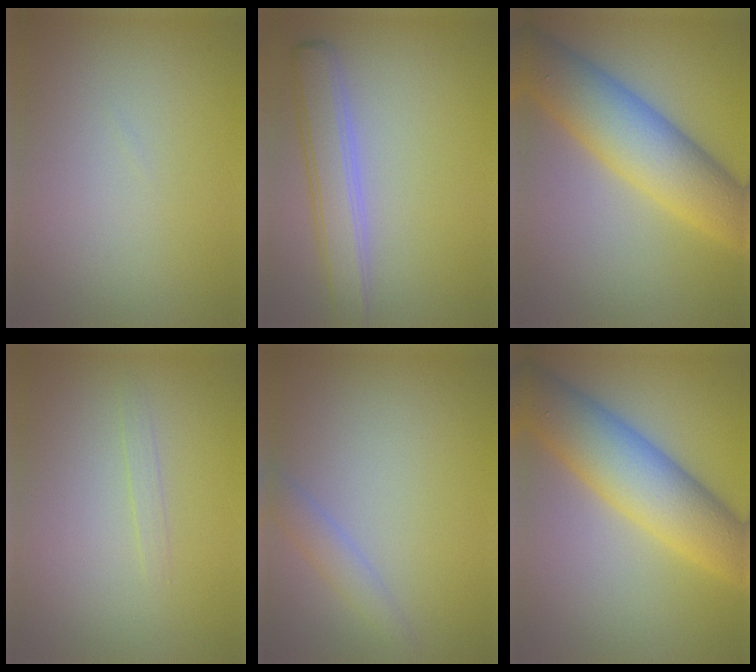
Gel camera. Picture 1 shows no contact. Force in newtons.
{"total": 4.3, "press": 4.3, "slide": 0.3}
{"total": 9.1, "press": 9.1, "slide": 0.2}
{"total": 0.7, "press": 0.7, "slide": 0.1}
{"total": 1.8, "press": 1.8, "slide": 0.1}
{"total": 9.1, "press": 9.1, "slide": 0.2}